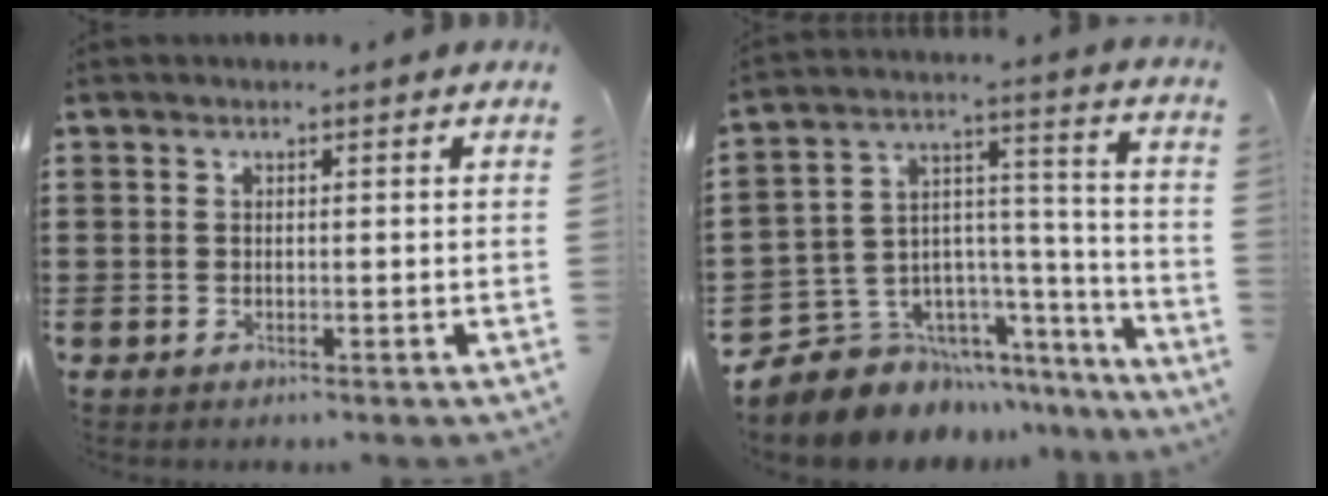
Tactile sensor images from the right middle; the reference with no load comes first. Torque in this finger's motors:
{"motor_torque": [2.14, 0.00, 0.46, 0.04]}